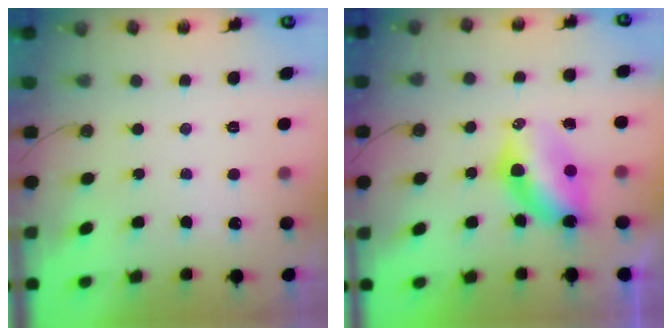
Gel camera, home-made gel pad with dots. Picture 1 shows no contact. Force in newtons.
{"total": 10.6, "press": 9.9, "slide": 3.9}